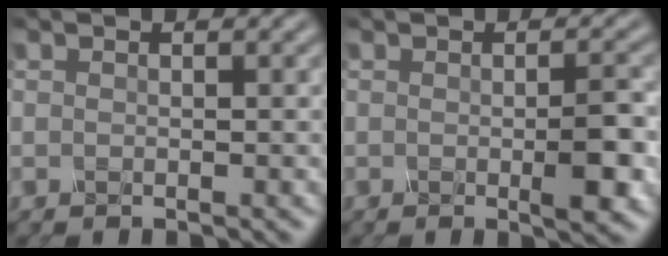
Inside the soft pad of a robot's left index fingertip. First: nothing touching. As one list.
[{"total": 3.2, "force": [-0.9, 0.4, 3.0], "torque": [-0.061, -0.002, -0.009]}]